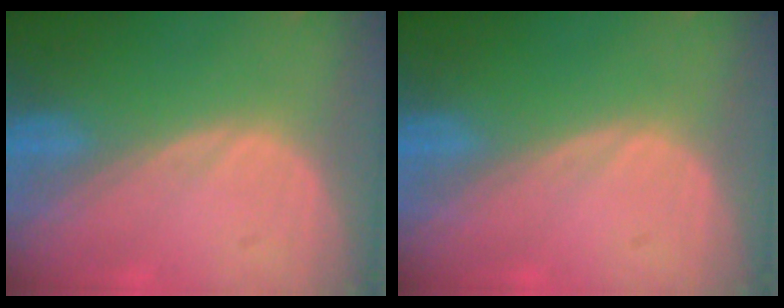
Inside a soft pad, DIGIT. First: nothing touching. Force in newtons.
{"total": 0.0}